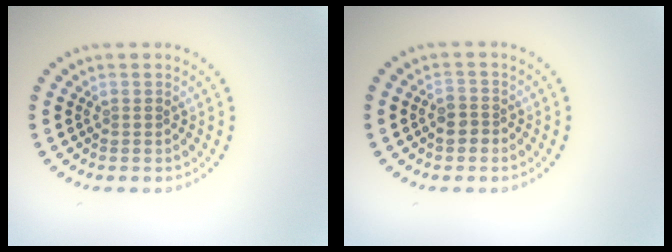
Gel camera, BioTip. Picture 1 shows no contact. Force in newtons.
{"total": 1.8, "press": 1.6, "slide": 0.7}